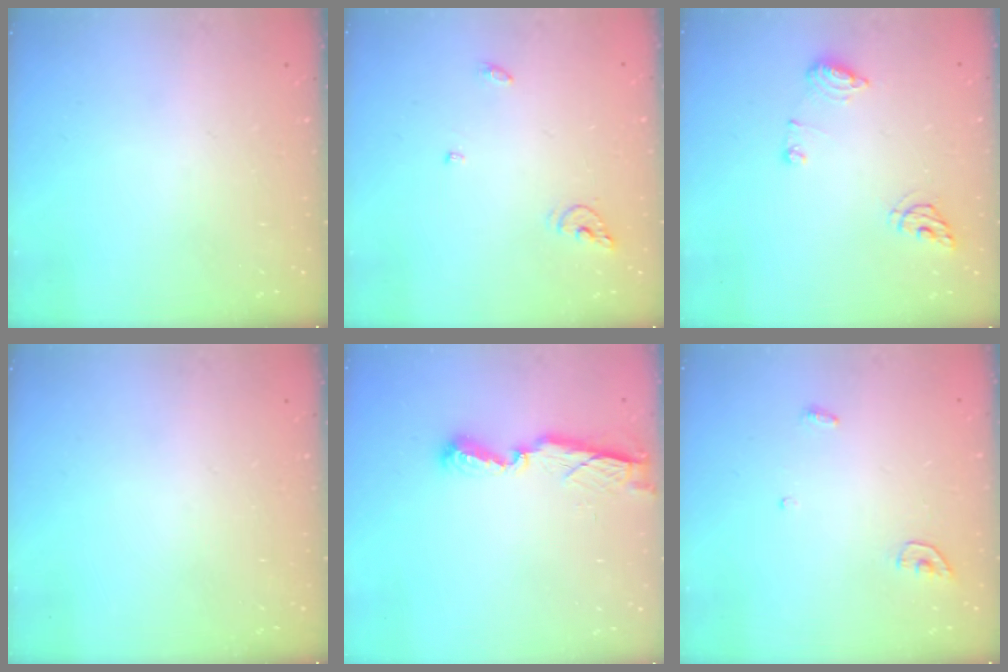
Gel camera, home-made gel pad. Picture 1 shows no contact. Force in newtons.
{"total": 6.2, "press": 6.2, "slide": 0.4}
{"total": 8.9, "press": 8.8, "slide": 1.1}
{"total": 0.0}
{"total": 7.7, "press": 7.7, "slide": 0.2}
{"total": 4.3, "press": 4.3, "slide": 0.4}